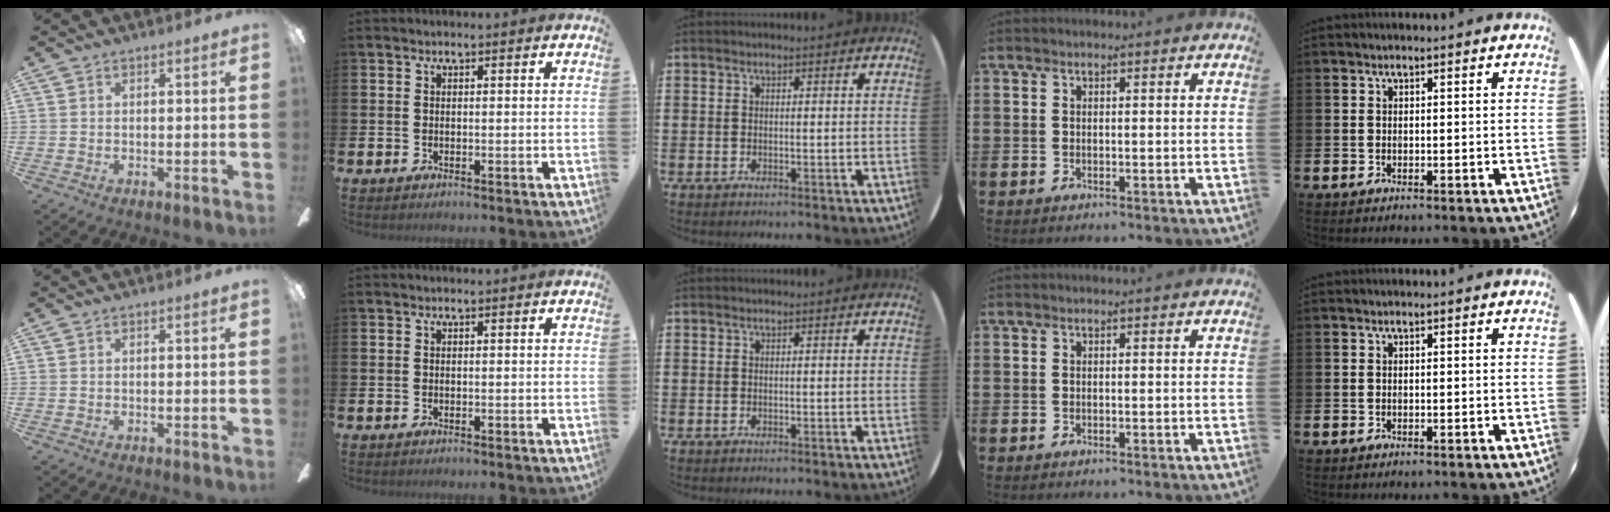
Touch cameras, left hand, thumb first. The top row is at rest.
{}